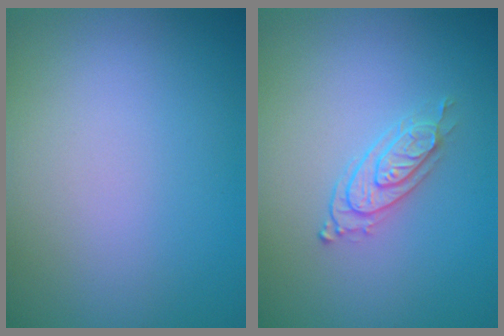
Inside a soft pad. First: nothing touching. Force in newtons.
{"total": 2.3, "press": 2.0, "slide": 1.1}